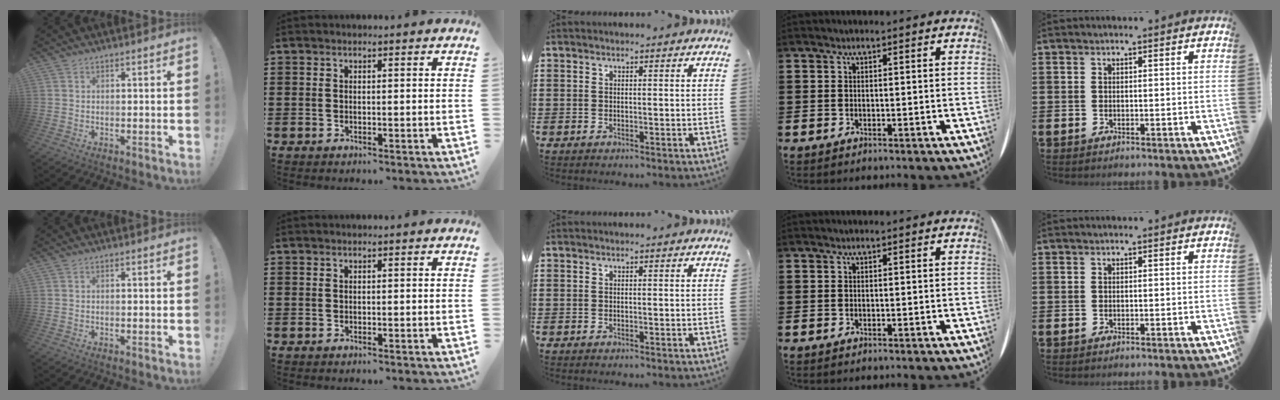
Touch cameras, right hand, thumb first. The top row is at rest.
{}